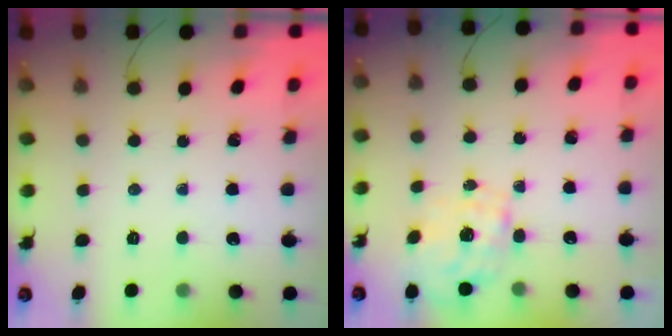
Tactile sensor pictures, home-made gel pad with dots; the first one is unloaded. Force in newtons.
{"total": 1.6, "press": 1.4, "slide": 0.8}